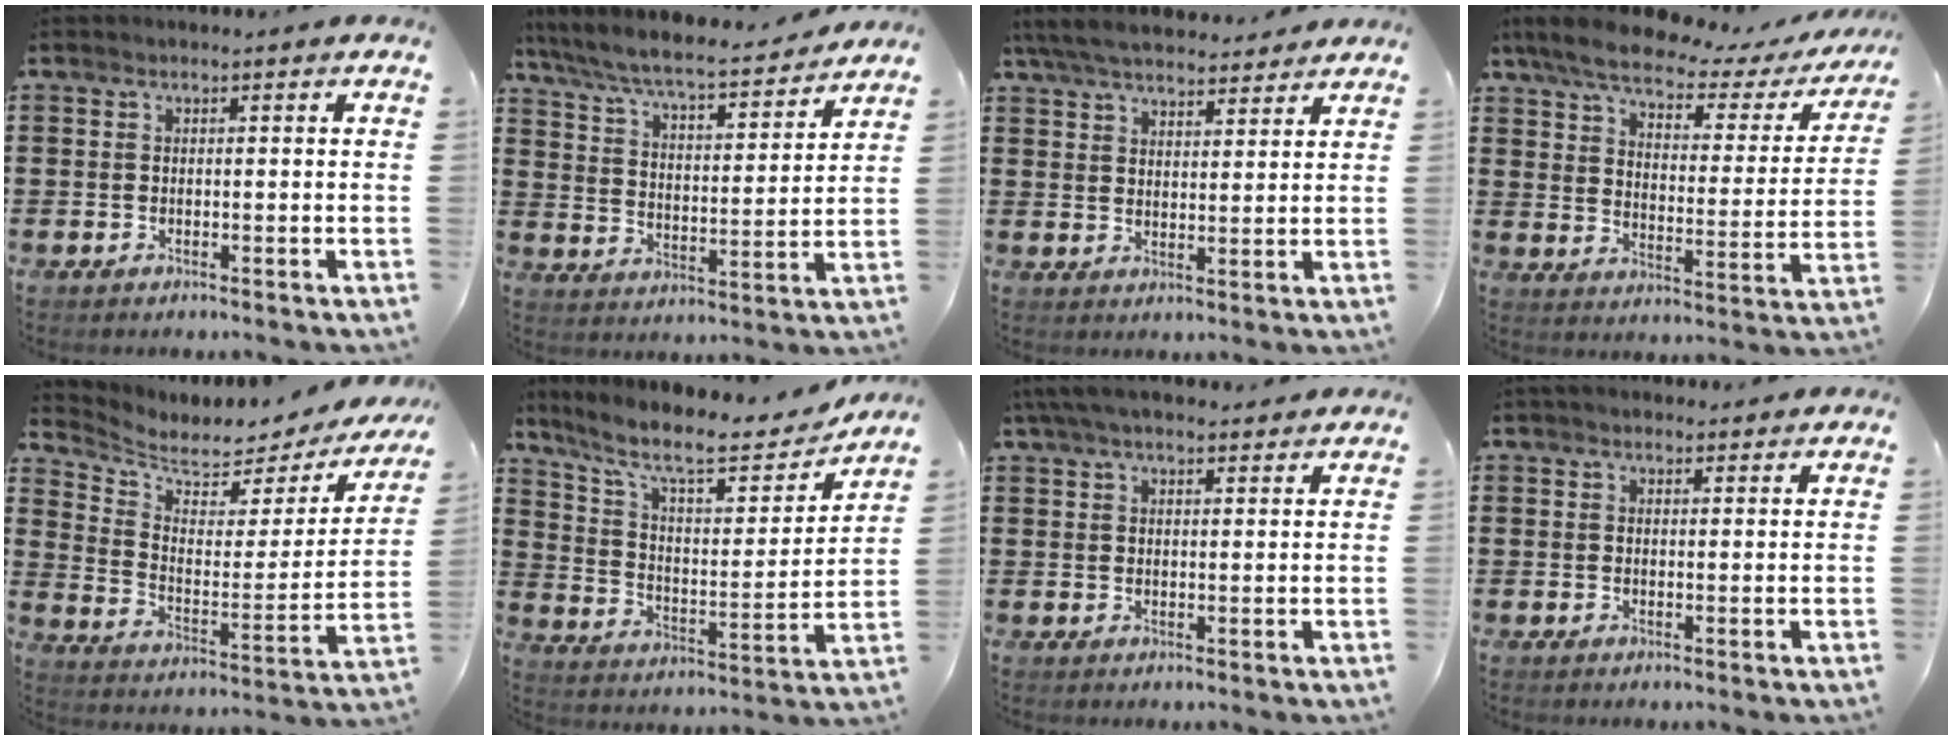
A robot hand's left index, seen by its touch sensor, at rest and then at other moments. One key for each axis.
{"total": 6.2, "fx": 5.7, "fy": 0.5, "fz": 2.4, "tx": -0.072, "ty": -0.041, "tz": 0.094}
{"total": 5.8, "fx": 5.4, "fy": 1.2, "fz": 1.8, "tx": -0.053, "ty": -0.016, "tz": 0.101}
{"total": 6.1, "fx": 5.0, "fy": 1.6, "fz": 3.1, "tx": -0.084, "ty": -0.025, "tz": 0.083}
{"total": 4.0, "fx": 3.4, "fy": 1.8, "fz": 1.0, "tx": -0.048, "ty": -0.038, "tz": 0.057}
{"total": 10.2, "fx": 8.0, "fy": 2.5, "fz": 5.9, "tx": -0.139, "ty": -0.044, "tz": 0.134}
{"total": 4.3, "fx": 3.7, "fy": 1.0, "fz": 2.0, "tx": -0.048, "ty": -0.003, "tz": 0.070}
{"total": 1.2, "fx": 1.1, "fy": 0.5, "fz": 0.2, "tx": -0.005, "ty": 0.004, "tz": 0.022}